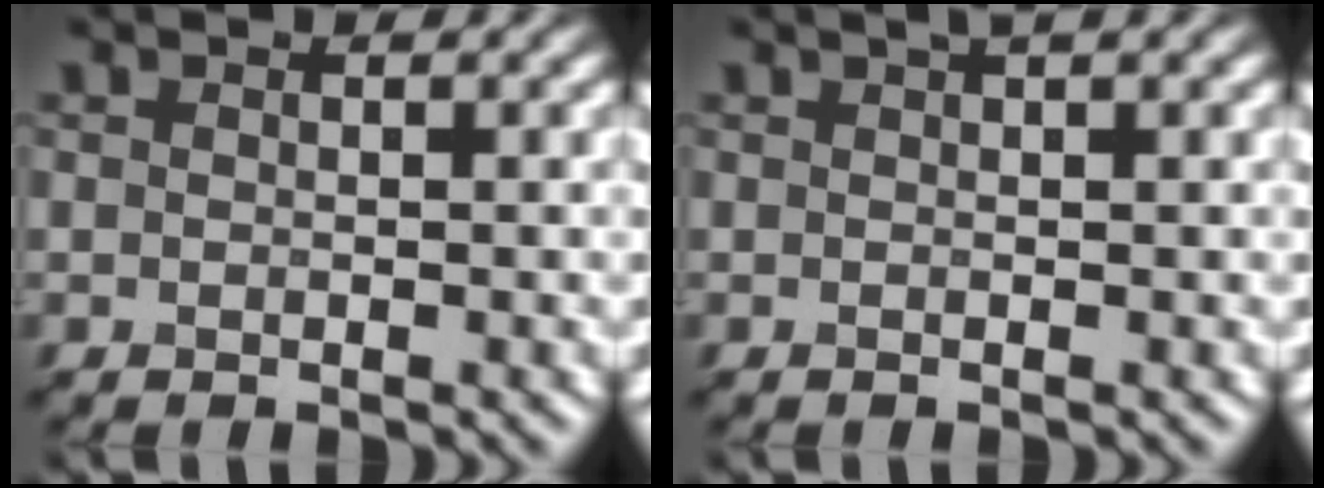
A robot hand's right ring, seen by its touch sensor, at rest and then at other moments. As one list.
[{"total": 1.8, "force": [0.8, 0.4, 1.5], "torque": [-0.019, -0.001, 0.008]}]